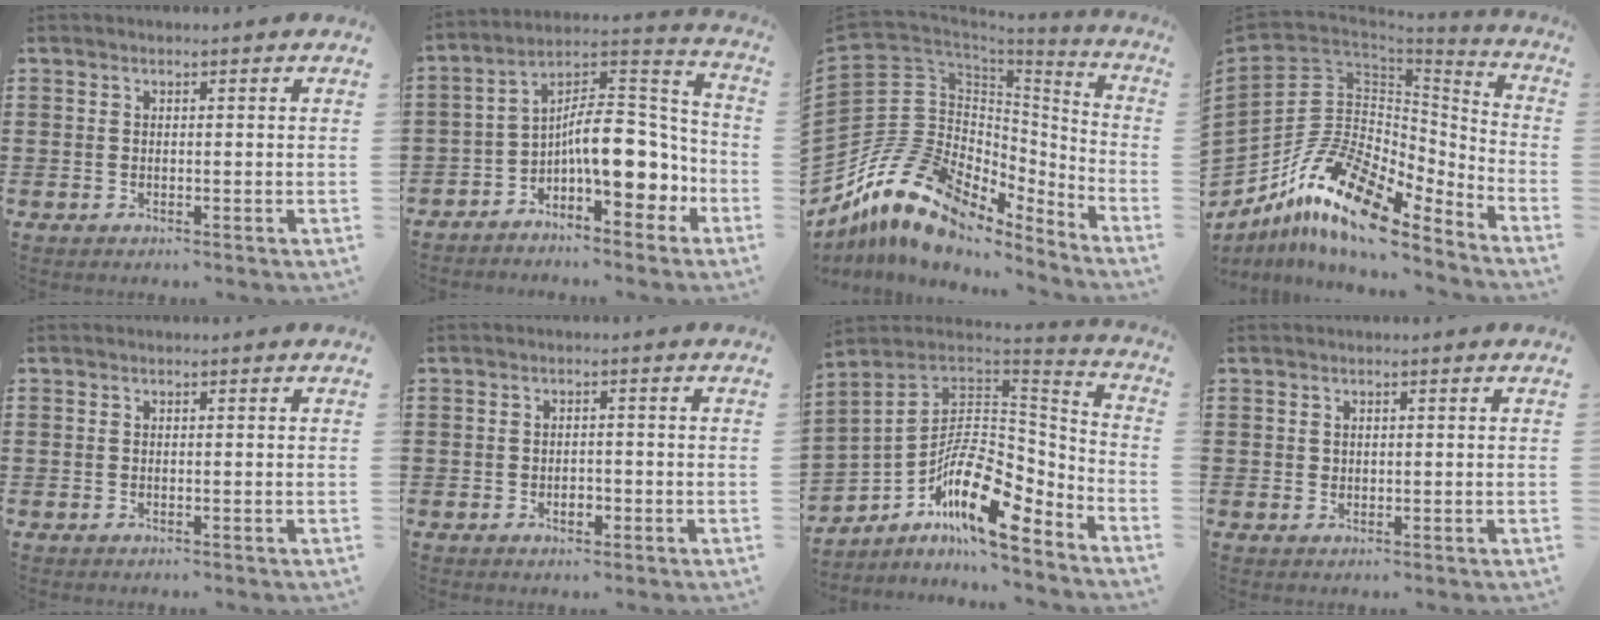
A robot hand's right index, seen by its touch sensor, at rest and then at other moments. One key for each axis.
{"total": 10.7, "fx": -2.2, "fy": 4.8, "fz": 9.3, "tx": -0.154, "ty": -0.022, "tz": -0.048}
{"total": 17.3, "fx": -10.4, "fy": 10.5, "fz": 9.1, "tx": -0.238, "ty": 0.006, "tz": -0.197}
{"total": 17.2, "fx": -9.4, "fy": 9.3, "fz": 11.1, "tx": -0.252, "ty": 0.022, "tz": -0.173}
{"total": 0.0}
{"total": 2.0, "fx": -0.8, "fy": 1.2, "fz": 1.4, "tx": -0.028, "ty": 0.002, "tz": -0.017}
{"total": 13.4, "fx": -6.4, "fy": 6.0, "fz": 10.1, "tx": -0.180, "ty": 0.001, "tz": -0.127}
{"total": 0.8, "fx": 0.4, "fy": 0.6, "fz": 0.2, "tx": -0.006, "ty": 0.002, "tz": 0.009}